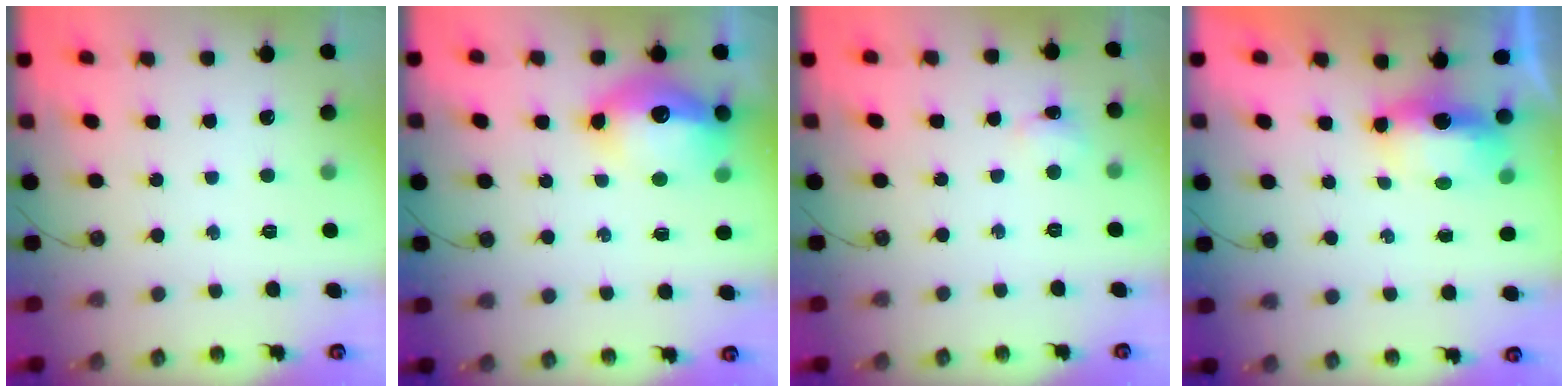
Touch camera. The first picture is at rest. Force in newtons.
{"total": 15.2, "press": 15.1, "slide": 1.3}
{"total": 2.4, "press": 2.3, "slide": 0.5}
{"total": 9.3, "press": 6.8, "slide": 6.3}